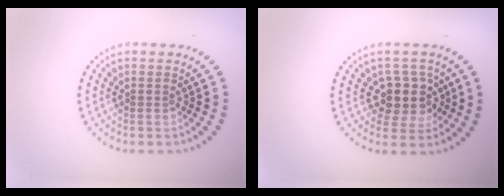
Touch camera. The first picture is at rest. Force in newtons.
{"total": 3.4, "press": 3.0, "slide": 1.7}